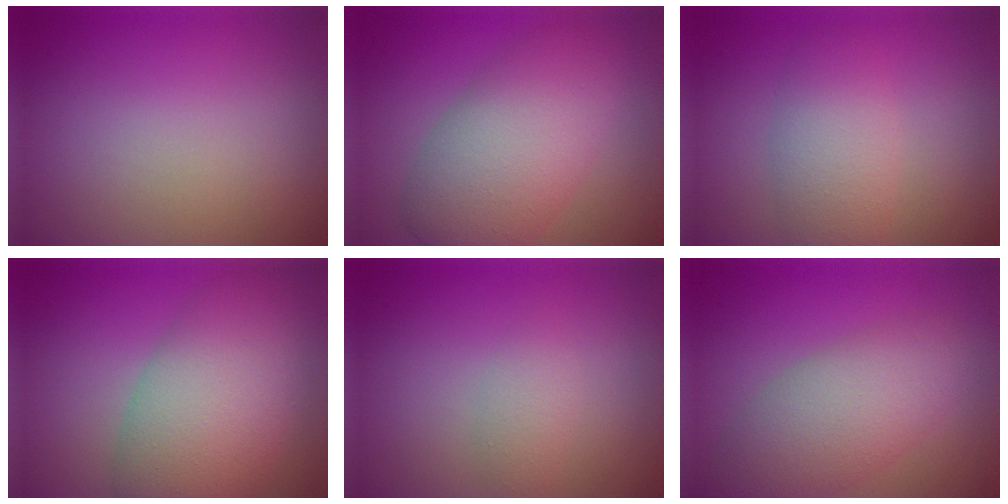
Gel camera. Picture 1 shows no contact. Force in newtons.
{"total": 8.4, "press": 8.3, "slide": 0.4}
{"total": 4.1, "press": 4.1, "slide": 0.2}
{"total": 9.1, "press": 9.1, "slide": 0.1}
{"total": 1.6, "press": 1.6, "slide": 0.1}
{"total": 6.0, "press": 6.0, "slide": 0.2}